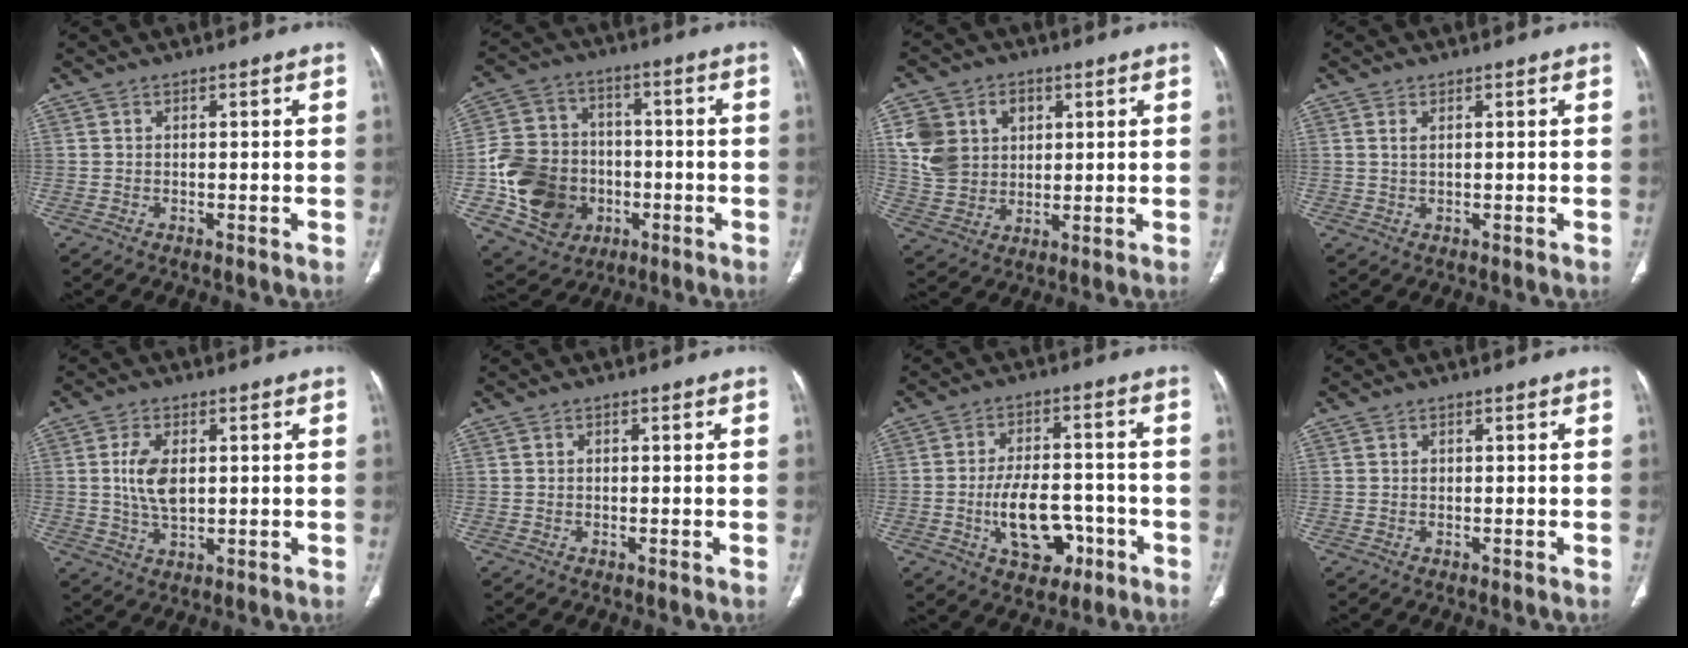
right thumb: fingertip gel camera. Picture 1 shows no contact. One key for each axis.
{"total": 19.7, "fx": -4.6, "fy": 16.5, "fz": 9.7, "tx": -0.157, "ty": 0.028, "tz": -0.065}
{"total": 11.7, "fx": 3.4, "fy": 9.6, "fz": 5.8, "tx": -0.077, "ty": -0.003, "tz": 0.071}
{"total": 1.3, "fx": 0.6, "fy": 0.6, "fz": 1.0, "tx": -0.025, "ty": 0.003, "tz": 0.016}
{"total": 7.2, "fx": 1.0, "fy": 4.1, "fz": 5.9, "tx": -0.113, "ty": -0.006, "tz": 0.022}
{"total": 0.6, "fx": 0.1, "fy": 0.5, "fz": 0.3, "tx": -0.003, "ty": 0.001, "tz": 0.001}
{"total": 11.5, "fx": -3.9, "fy": 7.0, "fz": 8.2, "tx": -0.113, "ty": 0.030, "tz": -0.053}
{"total": 0.6, "fx": 0.1, "fy": 0.5, "fz": 0.3, "tx": -0.004, "ty": 0.001, "tz": 0.003}